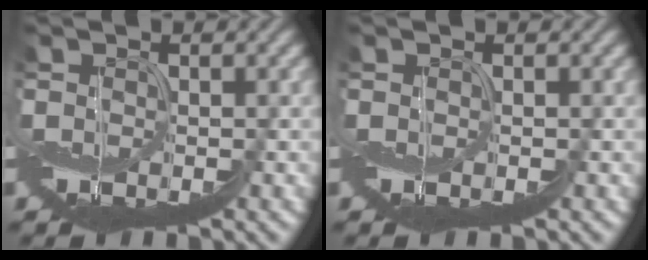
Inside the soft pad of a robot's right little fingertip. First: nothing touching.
{"total": 0.0}